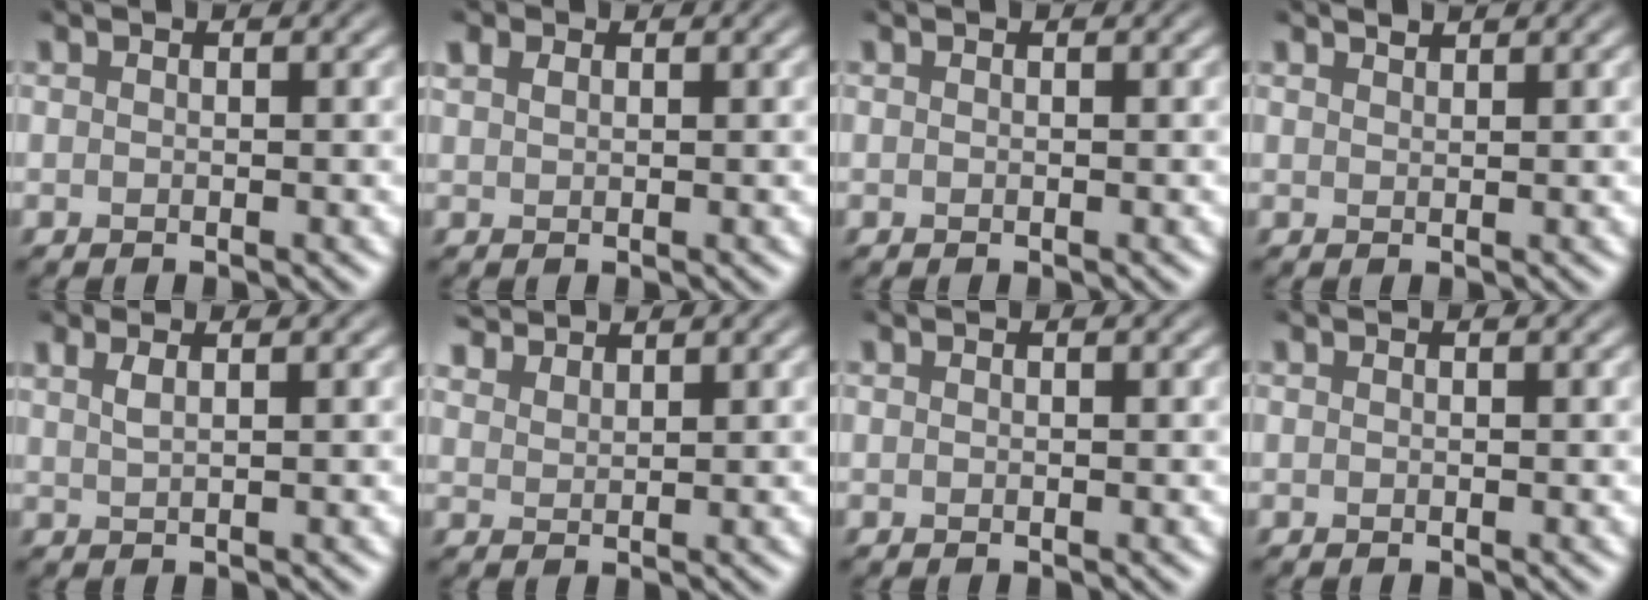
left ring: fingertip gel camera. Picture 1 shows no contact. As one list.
[{"total": 1.1, "force": [0.7, 0.6, 0.5], "torque": [-0.012, 0.003, 0.015]}, {"total": 0.0}, {"total": 0.8, "force": [0.8, 0.0, 0.1], "torque": [-0.001, -0.001, 0.016]}, {"total": 1.9, "force": [1.0, 0.8, 1.4], "torque": [-0.017, 0.004, 0.011]}, {"total": 2.9, "force": [2.8, 0.6, 0.5], "torque": [-0.012, 0.006, 0.059]}, {"total": 0.0}, {"total": 0.0}]